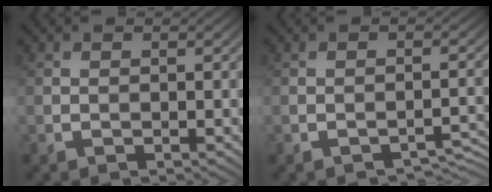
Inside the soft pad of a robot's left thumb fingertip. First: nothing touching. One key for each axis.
{"total": 2.1, "fx": -1.9, "fy": 0.4, "fz": 0.8, "tx": -0.006, "ty": 0.005, "tz": -0.027}